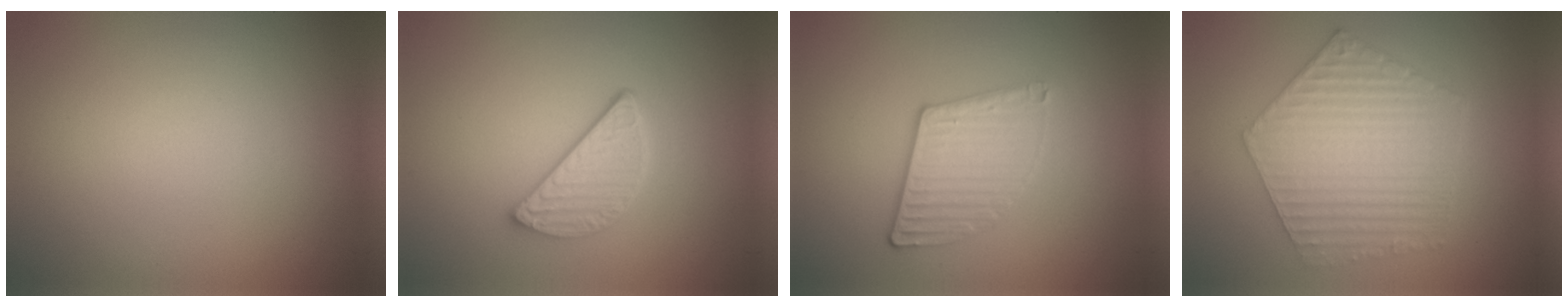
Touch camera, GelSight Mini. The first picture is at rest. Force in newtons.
{"total": 3.4, "press": 2.7, "slide": 2.0}
{"total": 3.6, "press": 2.9, "slide": 2.1}
{"total": 6.2, "press": 4.8, "slide": 4.0}